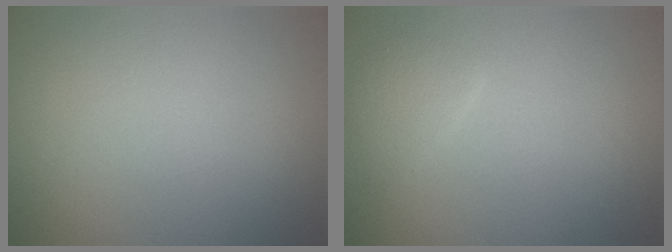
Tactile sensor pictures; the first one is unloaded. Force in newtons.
{"total": 1.5, "press": 1.5, "slide": 0.1}